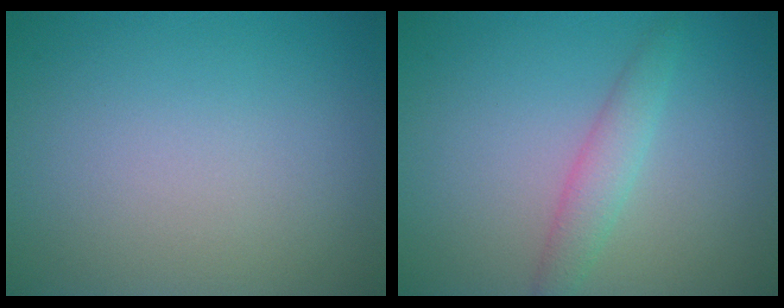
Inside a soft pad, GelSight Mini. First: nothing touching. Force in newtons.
{"total": 2.3, "press": 2.3, "slide": 0.0}